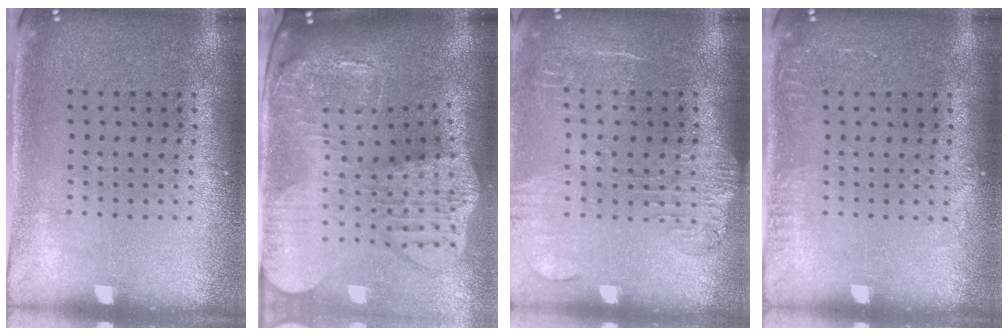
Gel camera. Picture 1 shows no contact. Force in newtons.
{"total": 4.5, "press": 3.4, "slide": 3.0}
{"total": 1.8, "press": 1.5, "slide": 1.0}
{"total": 1.0, "press": 0.9, "slide": 0.1}